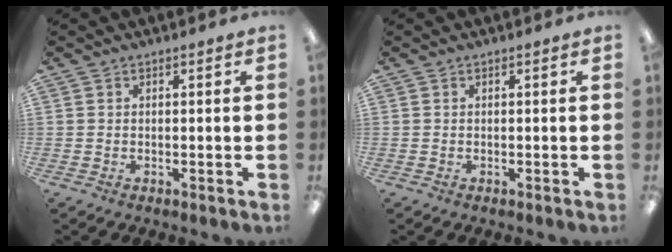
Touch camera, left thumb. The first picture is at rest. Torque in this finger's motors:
{"motor_torque": [-0.01, 0.01, 0.02, 0.11, 0.00]}